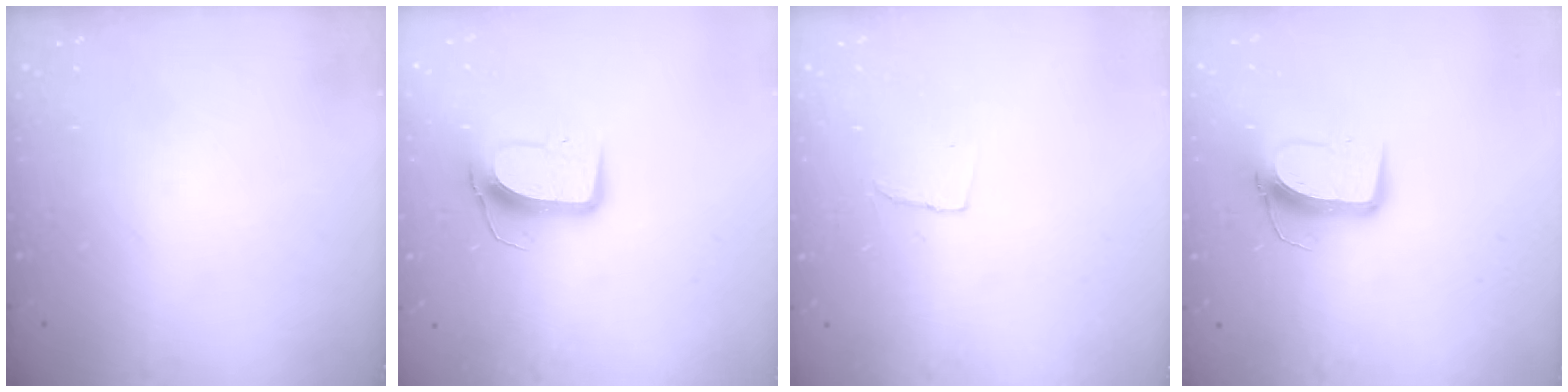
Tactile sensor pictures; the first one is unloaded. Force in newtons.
{"total": 10.0, "press": 10.0, "slide": 0.5}
{"total": 4.2, "press": 4.2, "slide": 0.3}
{"total": 9.7, "press": 9.7, "slide": 0.6}